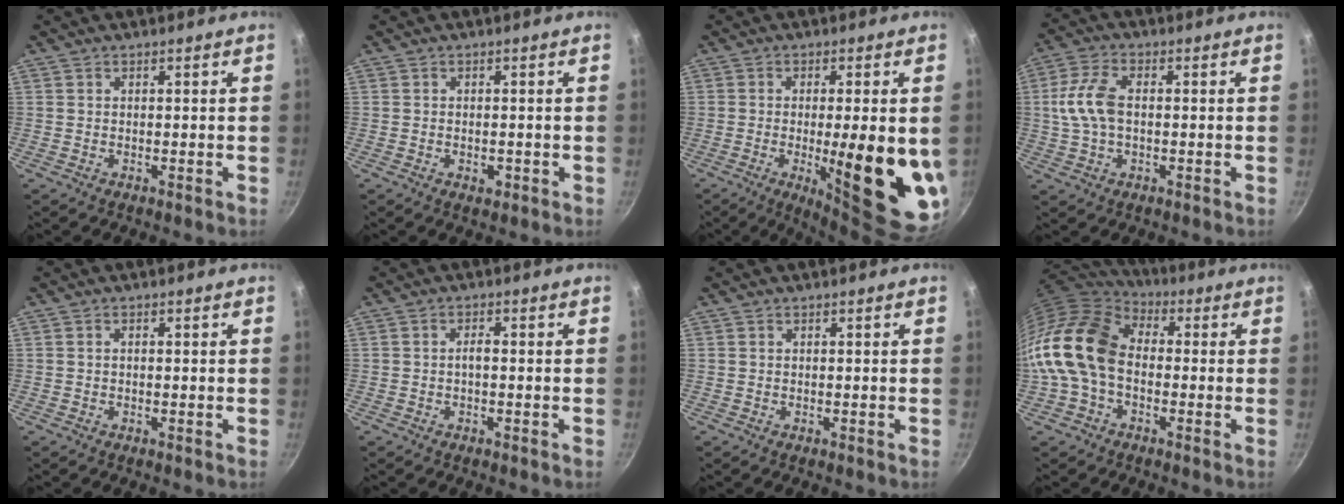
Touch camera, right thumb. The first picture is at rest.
{"total": 1.9, "force": [-0.6, 1.2, 1.3], "torque": [-0.019, 0.000, -0.009]}
{"total": 18.0, "force": [-2.5, 4.6, 17.2], "torque": [-0.224, -0.019, -0.025]}
{"total": 8.6, "force": [0.3, 5.1, 6.9], "torque": [-0.141, 0.020, 0.001]}
{"total": 0.6, "force": [-0.1, 0.3, 0.4], "torque": [-0.008, 0.005, -0.001]}
{"total": 1.6, "force": [-0.4, 0.7, 1.4], "torque": [-0.026, 0.010, -0.008]}
{"total": 0.0}
{"total": 16.5, "force": [-1.9, 11.5, 11.7], "torque": [-0.210, 0.039, -0.056]}